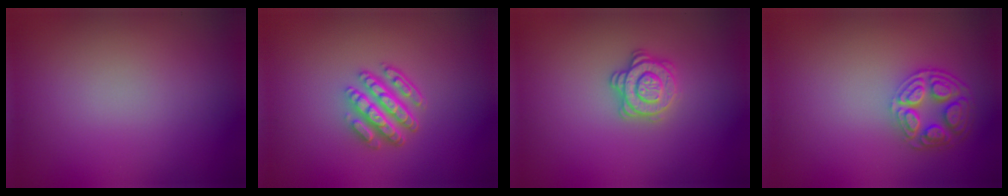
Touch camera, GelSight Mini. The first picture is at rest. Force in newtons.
{"total": 4.6, "press": 3.4, "slide": 3.1}
{"total": 2.8, "press": 2.6, "slide": 1.1}
{"total": 4.3, "press": 3.3, "slide": 2.8}